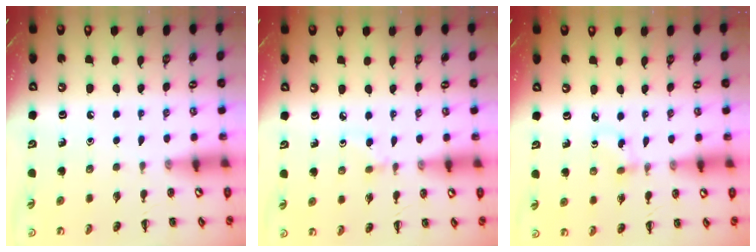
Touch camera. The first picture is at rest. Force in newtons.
{"total": 2.6, "press": 2.4, "slide": 1.0}
{"total": 2.2, "press": 2.0, "slide": 0.9}